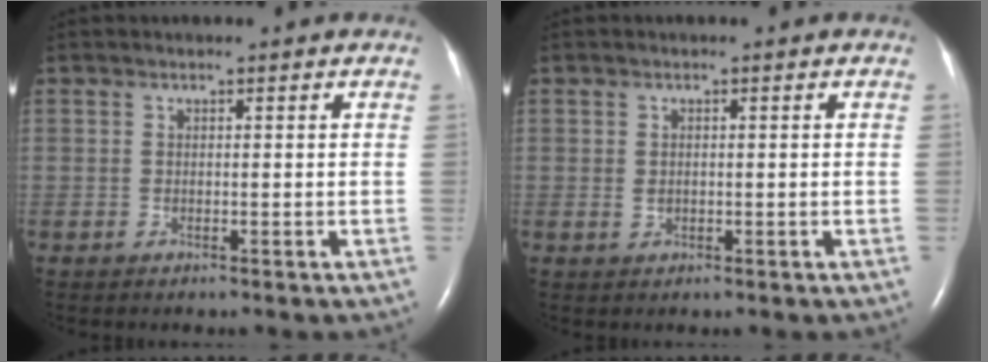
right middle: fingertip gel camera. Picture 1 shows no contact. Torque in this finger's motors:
{"motor_torque": [0.09, 0.18, 0.02, 0.00]}